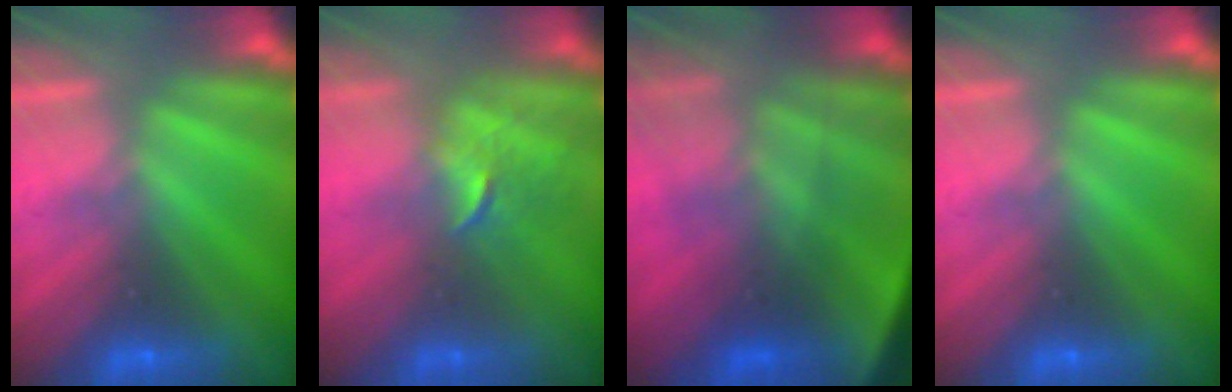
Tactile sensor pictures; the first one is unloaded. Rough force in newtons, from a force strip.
{"total": 2.5}
{"total": 4.9}
{"total": 0.0}